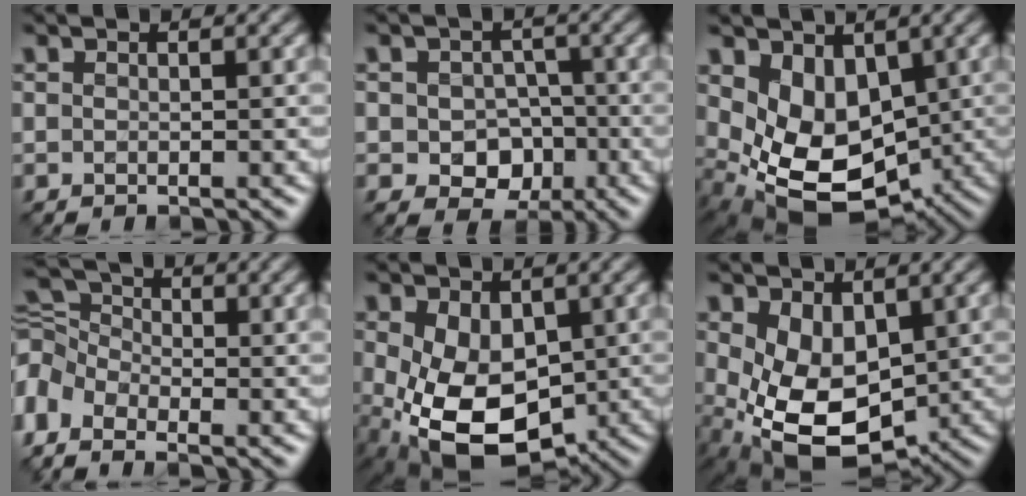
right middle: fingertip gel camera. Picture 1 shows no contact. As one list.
[{"total": 4.4, "force": [-1.0, 3.4, 2.5], "torque": [-0.026, -0.005, -0.020]}, {"total": 8.6, "force": [0.0, 6.2, 6.0], "torque": [-0.110, -0.039, 0.015]}, {"total": 6.1, "force": [-2.6, 3.8, 4.0], "torque": [-0.094, 0.004, -0.067]}, {"total": 9.7, "force": [-2.1, 6.3, 7.1], "torque": [-0.149, -0.037, -0.025]}, {"total": 8.1, "force": [-0.9, 5.2, 6.1], "torque": [-0.133, -0.026, -0.001]}]